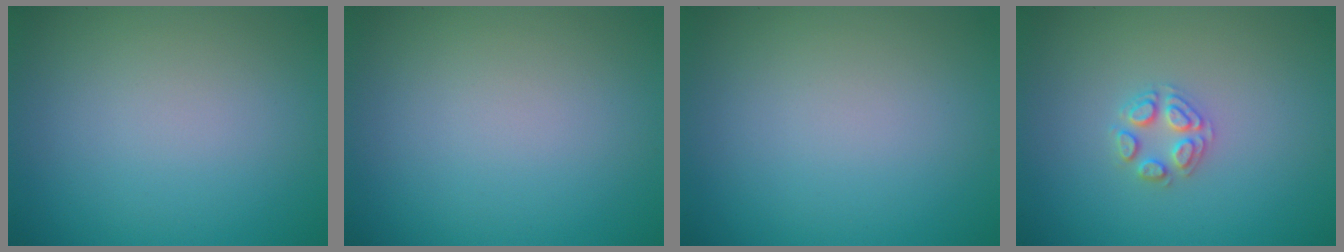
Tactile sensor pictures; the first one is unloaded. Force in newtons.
{"total": 0.0}
{"total": 0.0}
{"total": 2.2, "press": 2.2, "slide": 0.2}